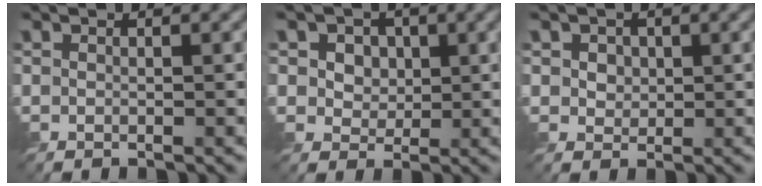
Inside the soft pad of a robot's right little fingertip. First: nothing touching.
{"total": 4.9, "force": [1.9, 3.9, 2.1], "torque": [-0.047, 0.001, 0.030]}
{"total": 2.0, "force": [0.7, 1.7, 0.9], "torque": [-0.031, -0.001, 0.019]}